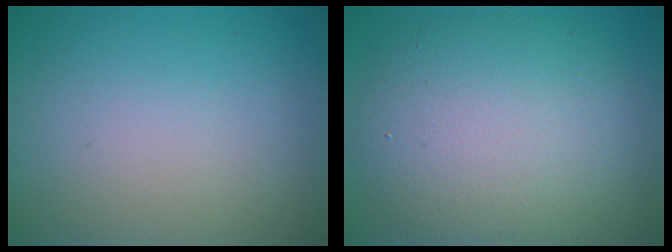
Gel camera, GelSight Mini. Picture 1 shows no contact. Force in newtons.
{"total": 9.6, "press": 9.5, "slide": 0.7}